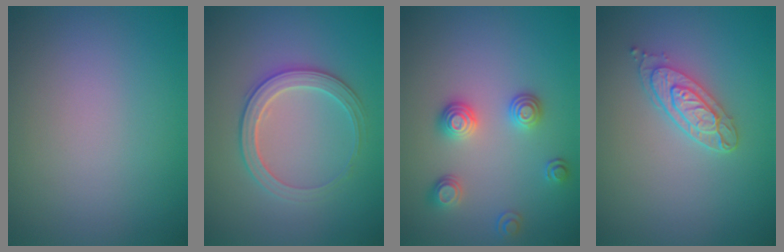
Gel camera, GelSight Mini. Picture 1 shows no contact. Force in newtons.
{"total": 2.8, "press": 2.8, "slide": 0.3}
{"total": 2.9, "press": 2.5, "slide": 1.5}
{"total": 3.2, "press": 2.6, "slide": 1.9}